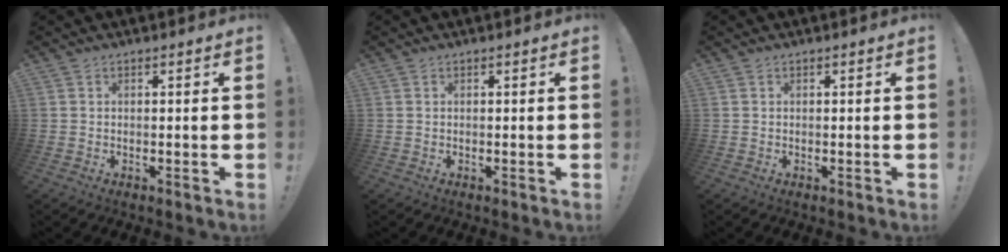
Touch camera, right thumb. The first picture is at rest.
{"total": 0.0}
{"total": 0.0}